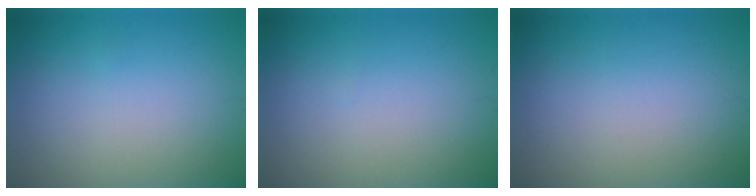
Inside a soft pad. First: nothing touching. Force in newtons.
{"total": 0.0}
{"total": 0.0}